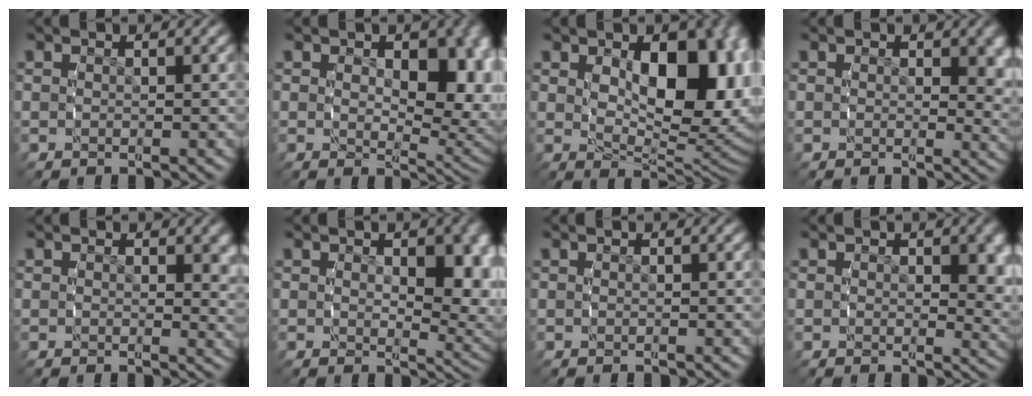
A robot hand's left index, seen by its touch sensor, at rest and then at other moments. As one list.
[{"total": 7.0, "force": [0.9, 4.1, 5.6], "torque": [-0.076, -0.029, 0.023]}, {"total": 11.9, "force": [1.5, 6.5, 9.8], "torque": [-0.134, -0.023, 0.032]}, {"total": 2.6, "force": [0.9, 1.4, 2.1], "torque": [-0.022, -0.015, 0.015]}, {"total": 1.5, "force": [0.9, 0.6, 1.1], "torque": [-0.005, -0.007, 0.012]}, {"total": 4.6, "force": [1.0, 2.3, 3.8], "torque": [-0.050, -0.018, 0.020]}, {"total": 0.0}, {"total": 2.8, "force": [0.7, 1.5, 2.3], "torque": [-0.026, -0.014, 0.014]}]